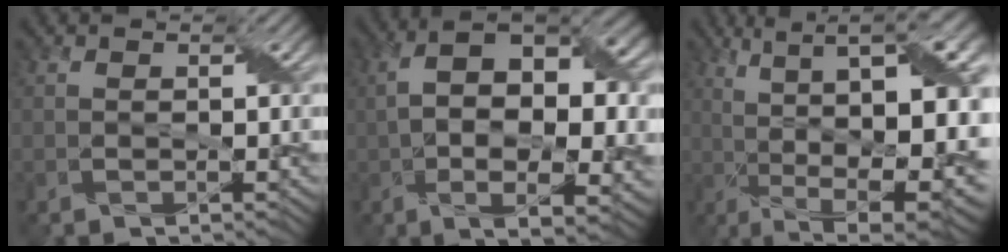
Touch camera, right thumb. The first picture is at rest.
{"total": 14.0, "force": [1.0, 6.5, 12.4], "torque": [-0.203, -0.002, 0.037]}
{"total": 17.3, "force": [0.6, 5.6, 16.4], "torque": [-0.234, 0.014, 0.023]}